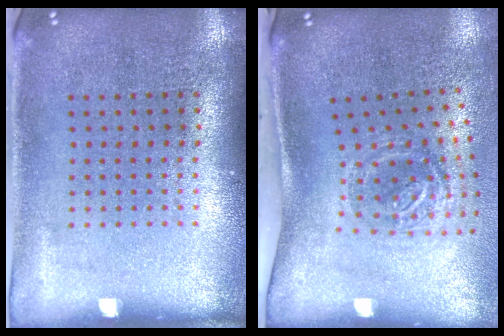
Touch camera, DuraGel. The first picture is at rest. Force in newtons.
{"total": 1.9, "press": 1.2, "slide": 1.5}